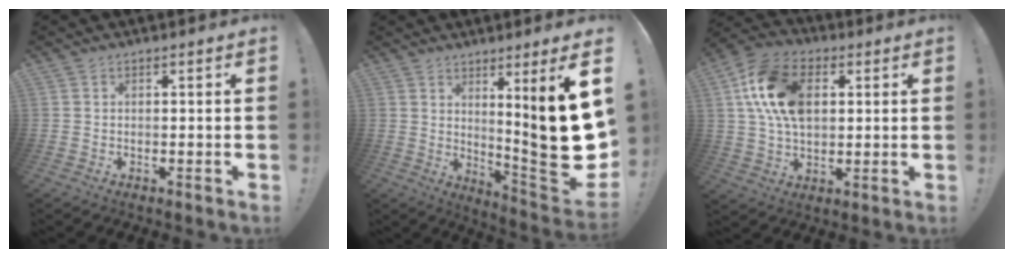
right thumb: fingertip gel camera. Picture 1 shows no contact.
{"total": 17.9, "force": [4.0, 1.6, 17.3], "torque": [-0.230, -0.056, 0.062]}
{"total": 17.5, "force": [4.0, 11.7, 12.3], "torque": [-0.221, 0.008, 0.078]}